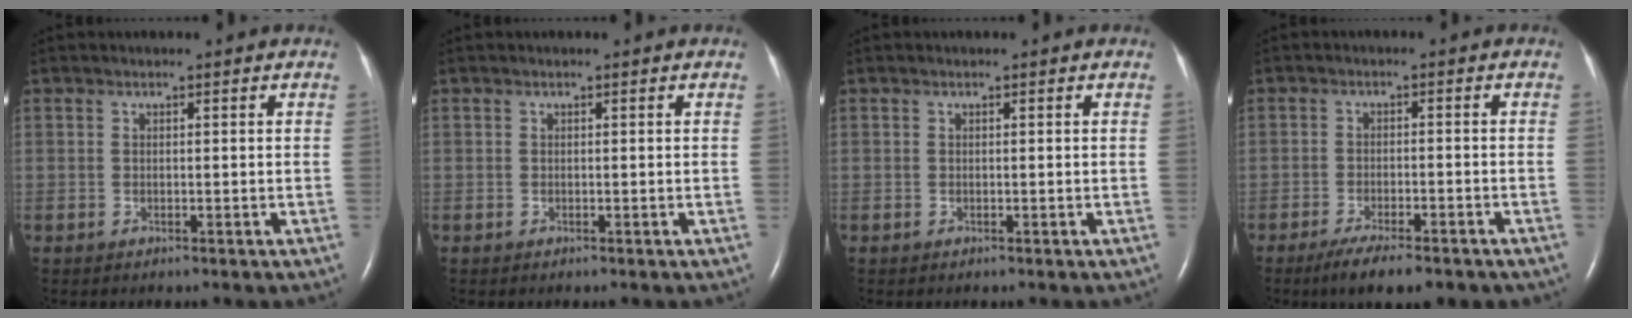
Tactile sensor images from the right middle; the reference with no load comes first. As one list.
[{"total": 0.0}, {"total": 0.0}, {"total": 8.9, "force": [-6.7, 2.1, 5.4], "torque": [-0.079, -0.013, -0.094]}]